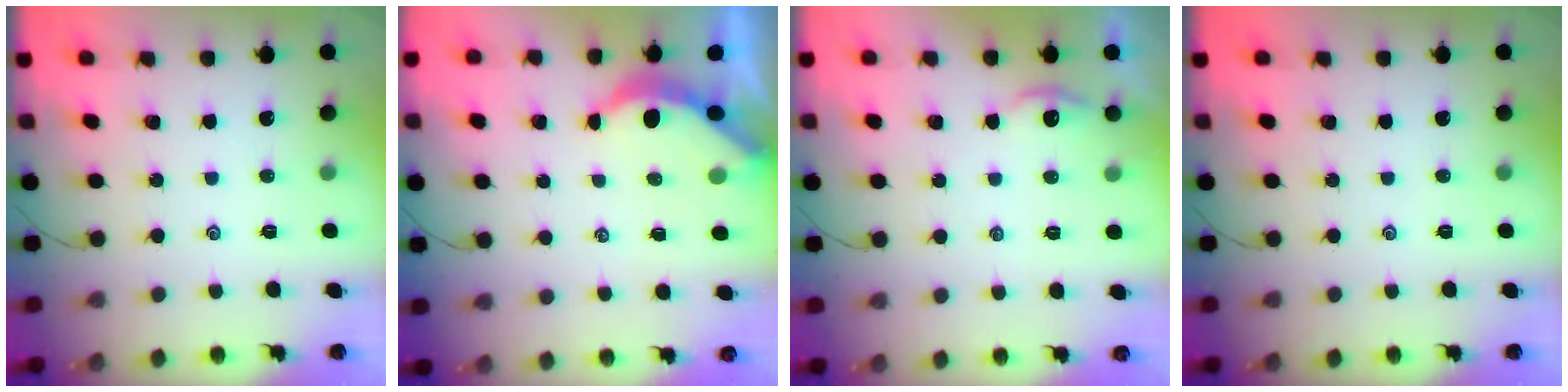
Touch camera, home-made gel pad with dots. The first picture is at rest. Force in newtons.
{"total": 3.9, "press": 3.9, "slide": 0.5}
{"total": 2.6, "press": 2.6, "slide": 0.3}
{"total": 0.0}